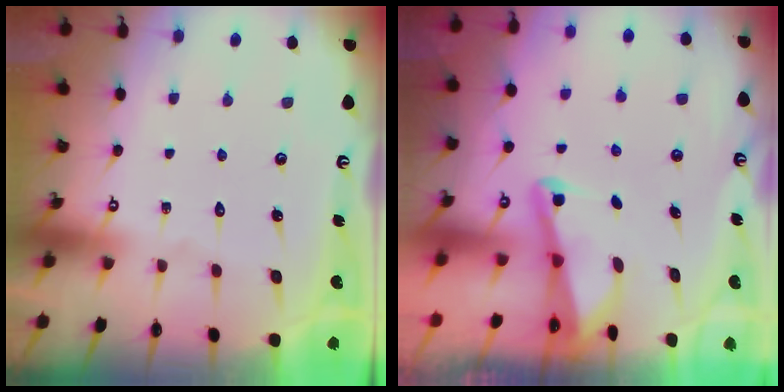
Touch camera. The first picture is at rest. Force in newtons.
{"total": 2.3, "press": 2.2, "slide": 0.4}